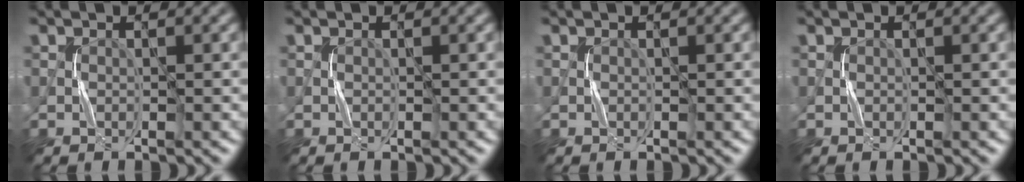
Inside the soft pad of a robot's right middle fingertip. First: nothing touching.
{"total": 0.0}
{"total": 0.0}
{"total": 0.0}